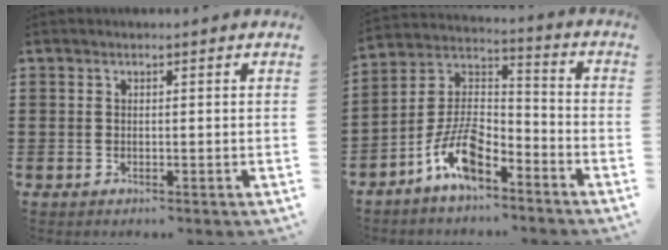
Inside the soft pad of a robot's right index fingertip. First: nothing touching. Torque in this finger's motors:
{"motor_torque": [2.14, 0.00, 1.05, 0.21]}